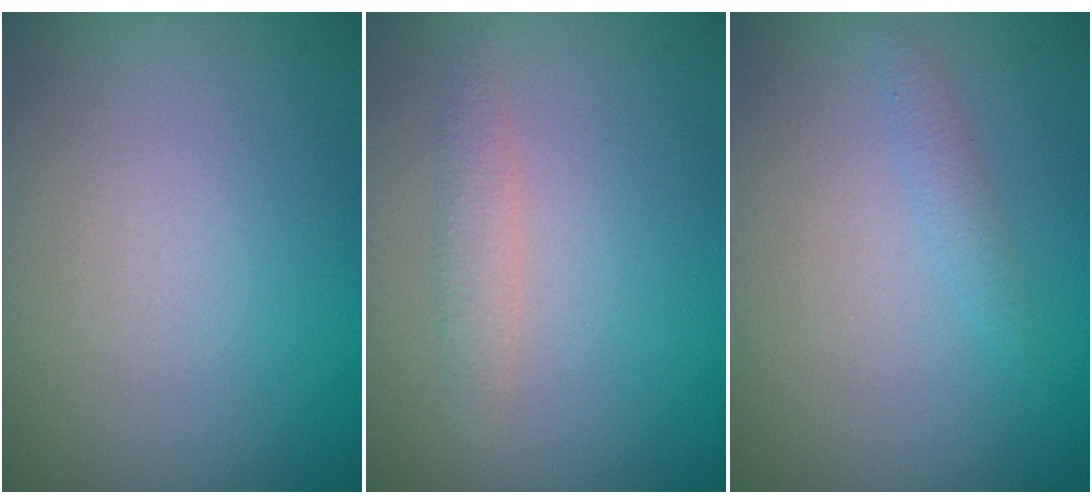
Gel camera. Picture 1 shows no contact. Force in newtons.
{"total": 1.4, "press": 1.4, "slide": 0.1}
{"total": 1.0, "press": 1.0, "slide": 0.0}